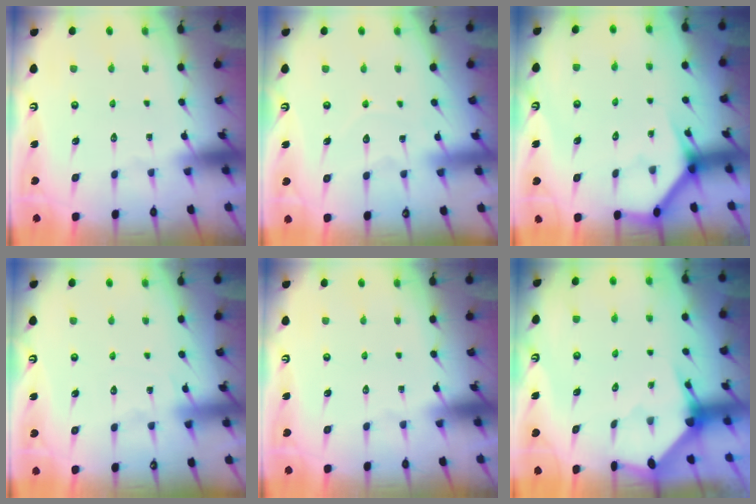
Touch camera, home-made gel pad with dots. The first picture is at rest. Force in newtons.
{"total": 5.9, "press": 5.8, "slide": 0.7}
{"total": 3.8, "press": 3.8, "slide": 0.3}
{"total": 7.9, "press": 7.9, "slide": 0.9}
{"total": 0.0}
{"total": 3.1, "press": 3.1, "slide": 0.3}